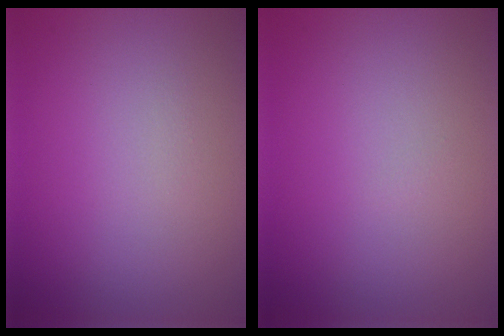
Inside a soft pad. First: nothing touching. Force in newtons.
{"total": 0.0}